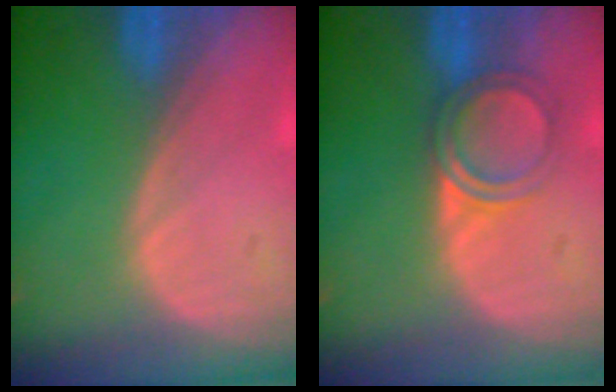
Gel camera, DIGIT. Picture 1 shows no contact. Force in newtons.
{"total": 4.2, "press": 4.0, "slide": 1.4}